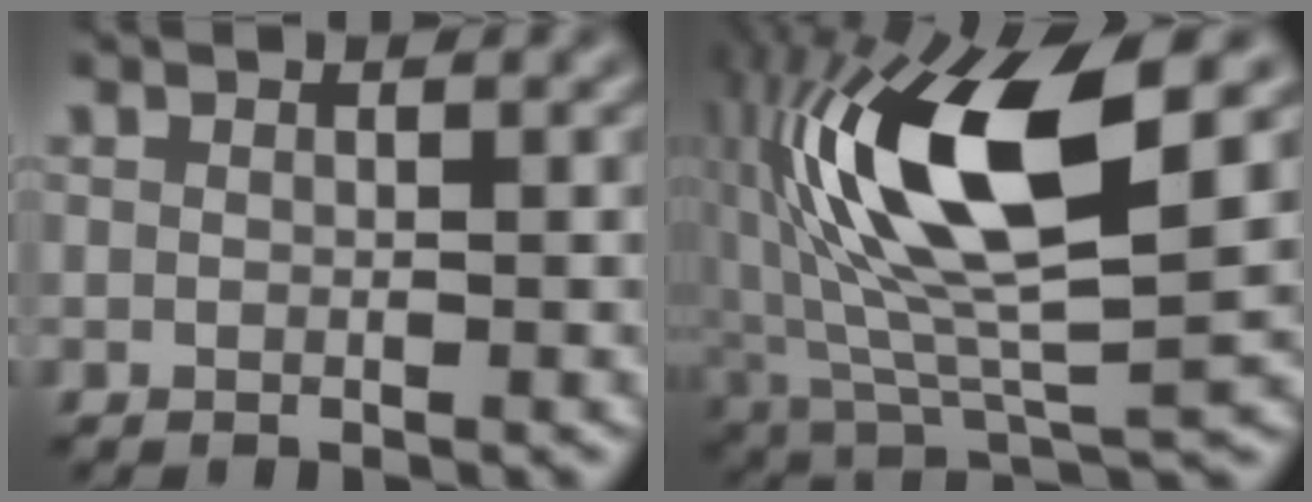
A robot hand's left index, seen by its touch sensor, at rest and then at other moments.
{"total": 13.9, "force": [3.1, 4.3, 12.8], "torque": [-0.245, 0.011, 0.052]}